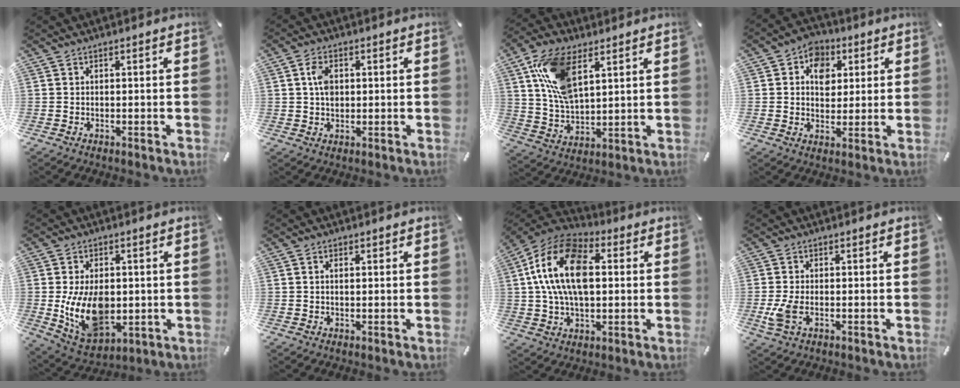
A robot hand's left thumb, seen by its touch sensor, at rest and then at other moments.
{"total": 4.9, "force": [0.9, 3.5, 3.2], "torque": [-0.057, 0.001, 0.011]}
{"total": 14.4, "force": [6.5, 7.9, 10.1], "torque": [-0.231, -0.002, 0.120]}
{"total": 7.7, "force": [1.7, 6.6, 3.5], "torque": [-0.036, -0.002, 0.024]}
{"total": 13.8, "force": [-0.6, 9.3, 10.2], "torque": [-0.191, -0.009, -0.007]}
{"total": 1.1, "force": [0.3, 0.7, 0.8], "torque": [-0.018, 0.006, 0.005]}
{"total": 18.2, "force": [2.5, 11.5, 13.8], "torque": [-0.282, 0.011, 0.042]}
{"total": 4.7, "force": [-1.1, 2.4, 3.8], "torque": [-0.089, -0.003, -0.020]}